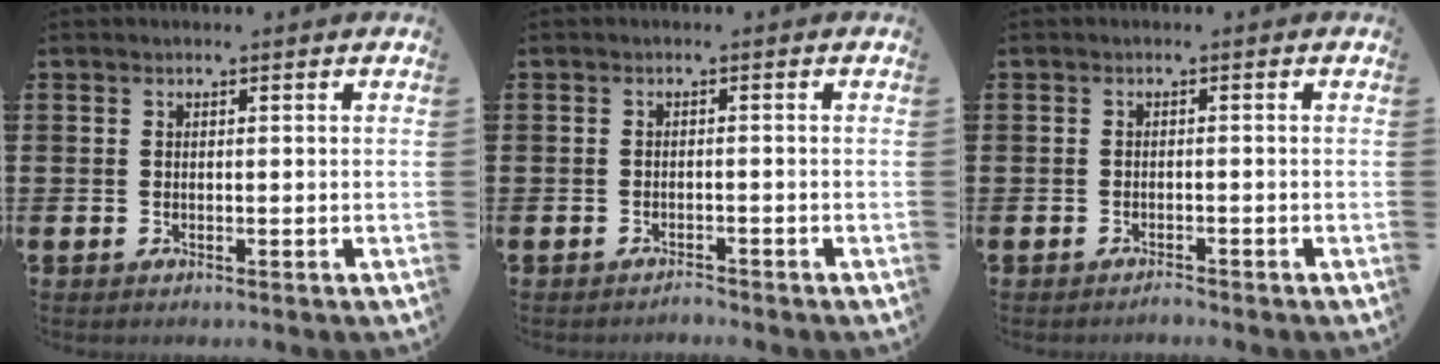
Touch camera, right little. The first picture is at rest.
{"total": 1.1, "force": [-1.1, 0.0, 0.0], "torque": [-0.005, 0.001, -0.022]}
{"total": 0.9, "force": [-0.9, 0.0, 0.1], "torque": [-0.005, -0.001, -0.019]}